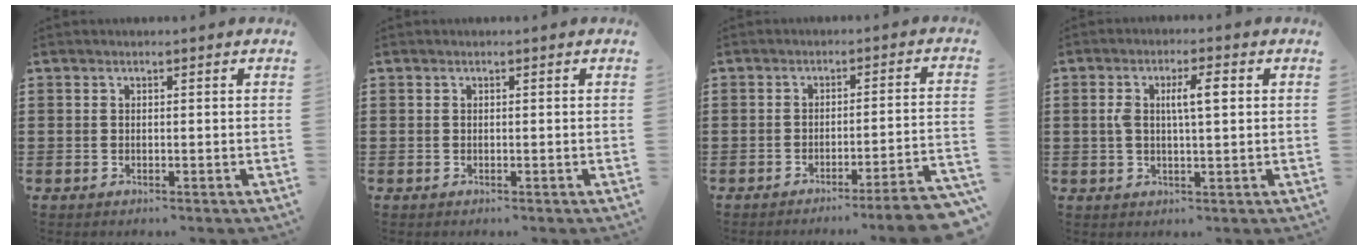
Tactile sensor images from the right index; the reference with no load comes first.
{"total": 0.0}
{"total": 4.6, "force": [-3.9, -0.7, 2.5], "torque": [-0.042, -0.019, -0.076]}
{"total": 5.0, "force": [1.0, 1.4, 4.7], "torque": [-0.094, 0.009, 0.013]}